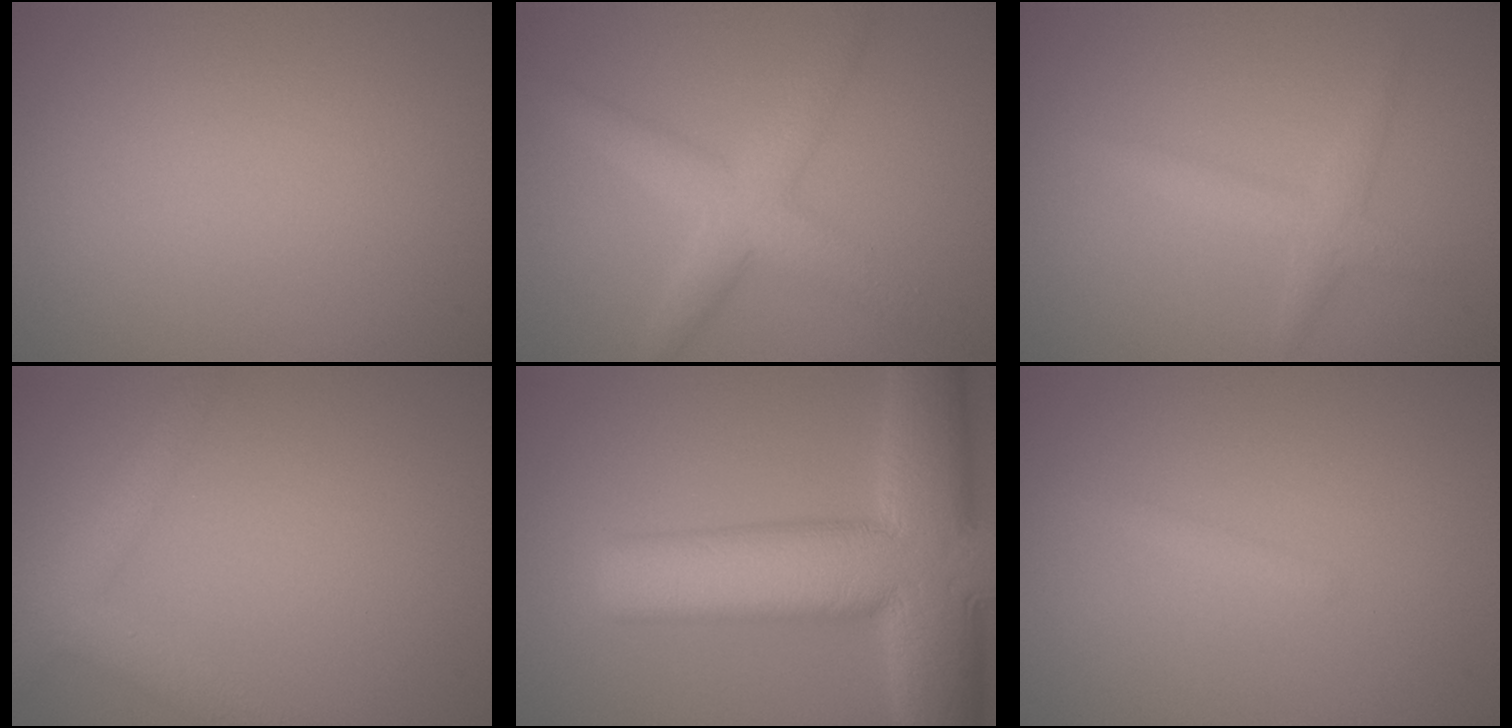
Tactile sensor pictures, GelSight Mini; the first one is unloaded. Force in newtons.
{"total": 4.3, "press": 4.3, "slide": 0.1}
{"total": 1.9, "press": 1.9, "slide": 0.1}
{"total": 3.6, "press": 3.6, "slide": 0.2}
{"total": 13.8, "press": 13.8, "slide": 0.8}
{"total": 0.6, "press": 0.6, "slide": 0.0}